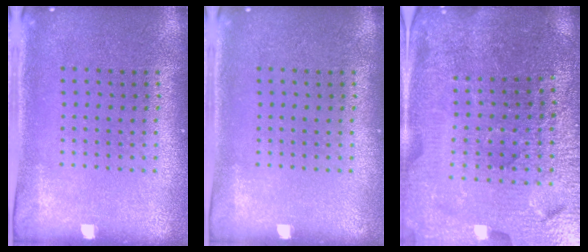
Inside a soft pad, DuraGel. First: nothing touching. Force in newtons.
{"total": 0.0}
{"total": 4.4, "press": 4.2, "slide": 1.1}